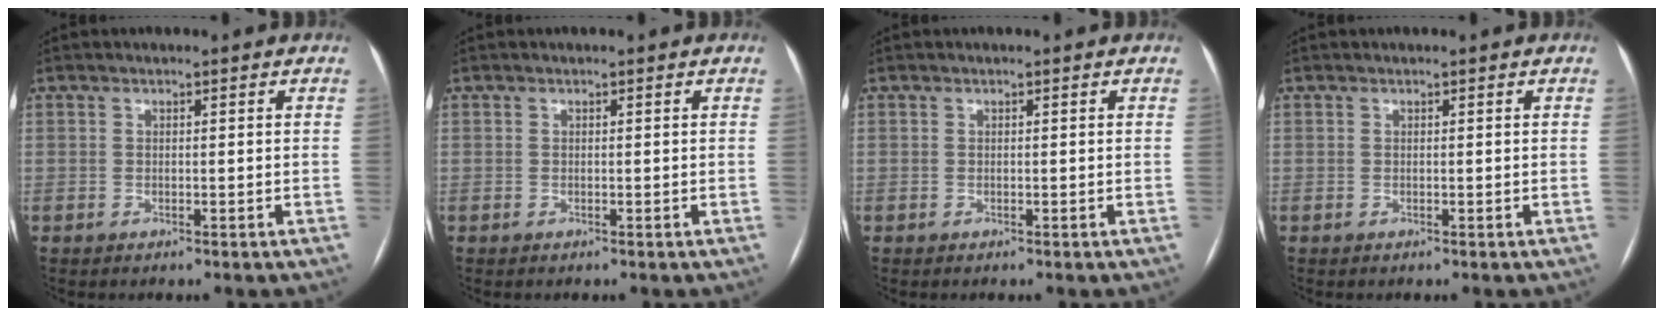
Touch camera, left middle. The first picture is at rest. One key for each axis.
{"total": 0.0}
{"total": 0.0}
{"total": 0.0}